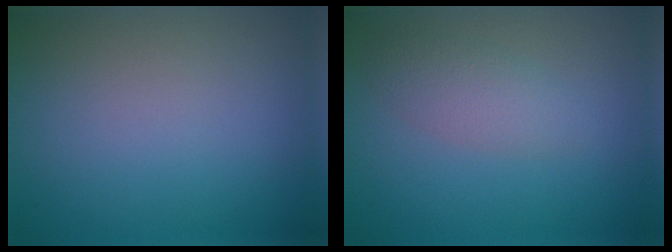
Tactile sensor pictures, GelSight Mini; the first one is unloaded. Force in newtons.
{"total": 2.4, "press": 2.4, "slide": 0.0}